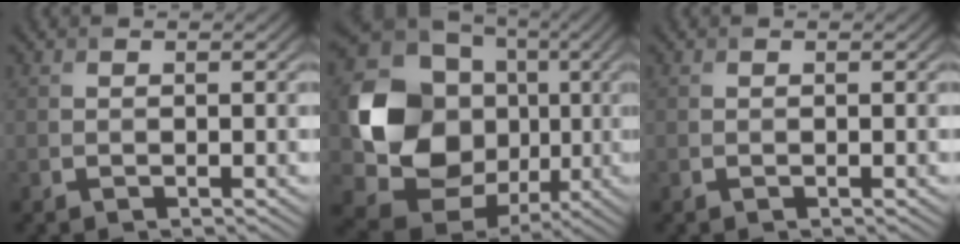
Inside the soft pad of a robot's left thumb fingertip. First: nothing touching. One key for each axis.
{"total": 16.1, "fx": 0.2, "fy": 13.7, "fz": 8.4, "tx": -0.193, "ty": -0.031, "tz": 0.001}
{"total": 0.0}